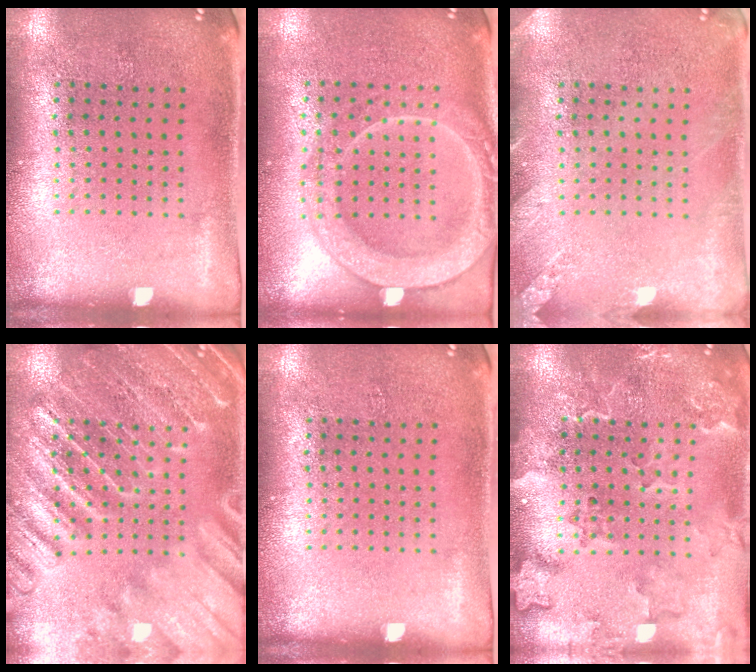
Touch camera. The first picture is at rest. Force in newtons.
{"total": 2.0, "press": 1.9, "slide": 0.3}
{"total": 1.9, "press": 1.8, "slide": 0.2}
{"total": 3.5, "press": 3.5, "slide": 0.5}
{"total": 0.0}
{"total": 2.6, "press": 2.3, "slide": 1.1}